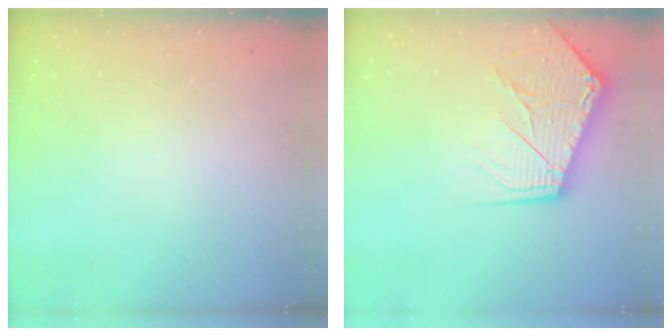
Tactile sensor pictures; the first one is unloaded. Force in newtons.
{"total": 12.4, "press": 12.3, "slide": 1.6}